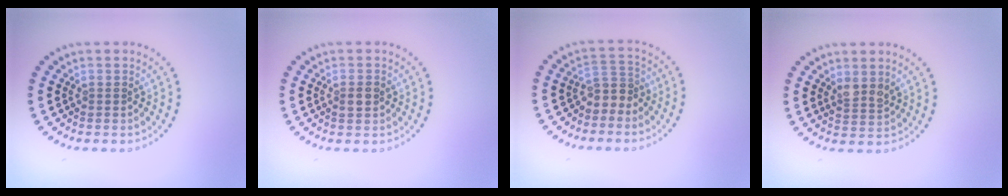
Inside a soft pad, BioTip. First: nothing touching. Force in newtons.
{"total": 1.0, "press": 1.0, "slide": 0.1}
{"total": 2.1, "press": 1.6, "slide": 1.5}
{"total": 1.8, "press": 1.5, "slide": 1.0}